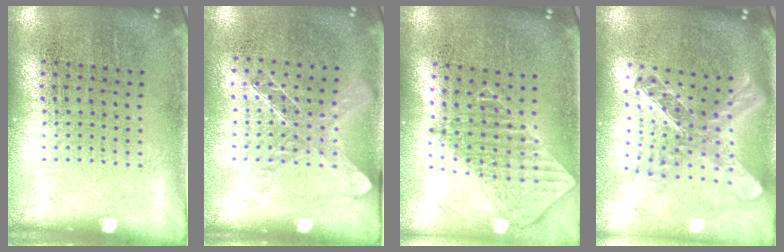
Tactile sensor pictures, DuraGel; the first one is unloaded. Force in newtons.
{"total": 1.3, "press": 1.1, "slide": 0.7}
{"total": 2.0, "press": 1.6, "slide": 1.2}
{"total": 2.6, "press": 1.9, "slide": 1.7}